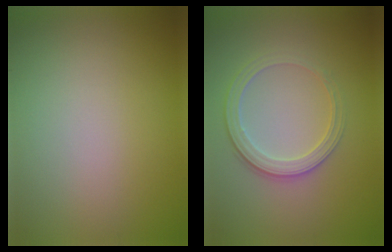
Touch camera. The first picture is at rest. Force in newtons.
{"total": 2.8, "press": 2.7, "slide": 0.9}